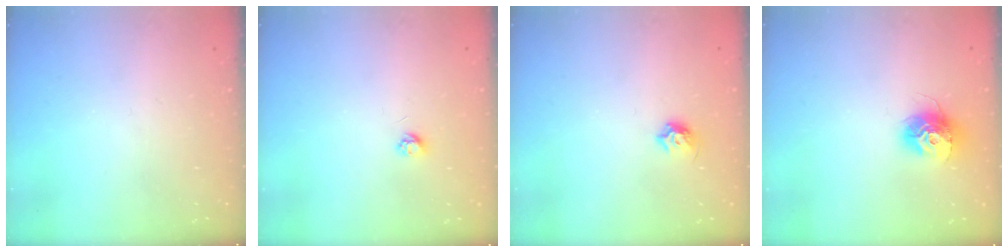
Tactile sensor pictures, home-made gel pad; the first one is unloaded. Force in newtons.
{"total": 3.4, "press": 3.4, "slide": 0.3}
{"total": 5.5, "press": 5.4, "slide": 0.8}
{"total": 11.5, "press": 11.5, "slide": 0.8}